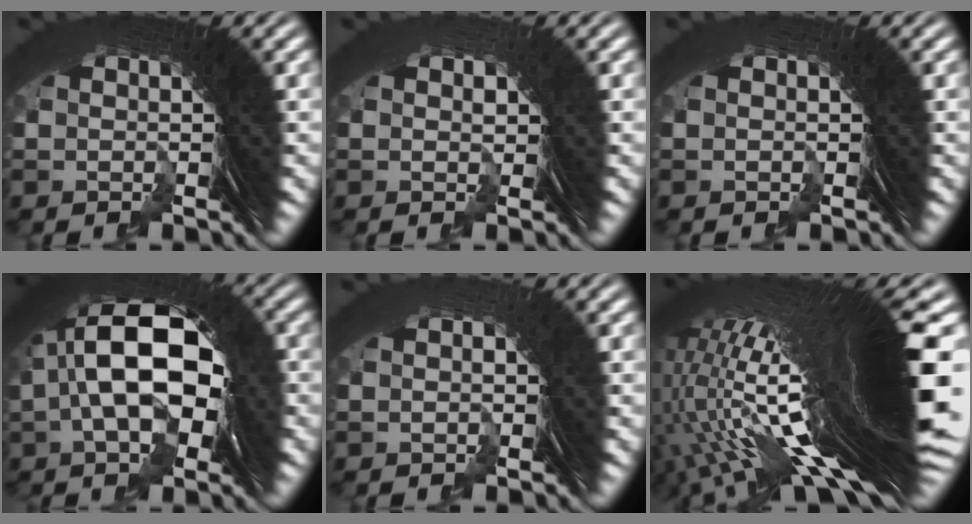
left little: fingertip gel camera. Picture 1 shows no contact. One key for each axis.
{"total": 0.6, "fx": 0.1, "fy": 0.6, "fz": 0.1, "tx": -0.001, "ty": 0.003, "tz": 0.004}
{"total": 0.0}
{"total": 12.7, "fx": 4.0, "fy": 5.7, "fz": 10.6, "tx": -0.148, "ty": 0.039, "tz": 0.037}
{"total": 0.9, "fx": -0.6, "fy": -0.3, "fz": -0.7, "tx": 0.012, "ty": 0.003, "tz": -0.010}
{"total": 26.9, "fx": 2.0, "fy": 6.9, "fz": 25.9, "tx": -0.350, "ty": 0.057, "tz": 0.021}